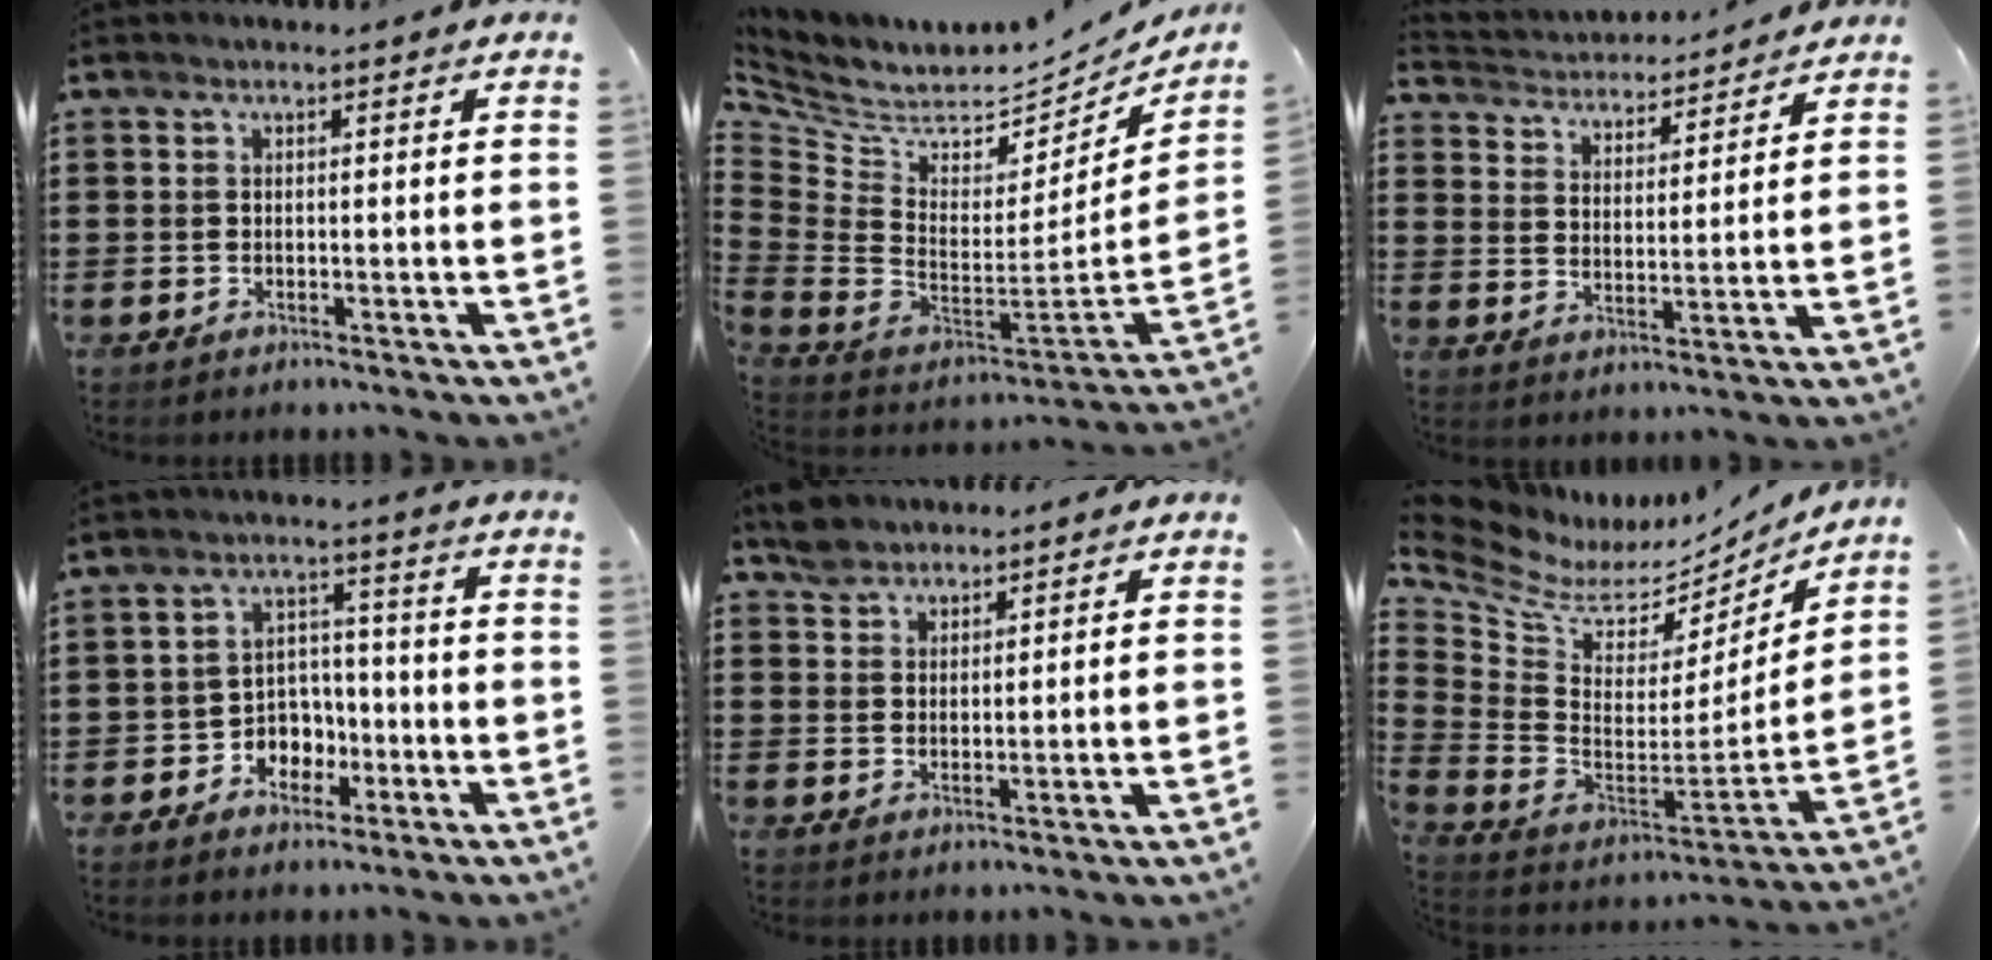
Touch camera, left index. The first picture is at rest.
{"total": 5.6, "force": [5.0, 1.6, 1.9], "torque": [-0.072, -0.063, 0.086]}
{"total": 3.6, "force": [3.5, 0.5, -0.2], "torque": [-0.020, -0.028, 0.056]}
{"total": 4.9, "force": [-2.2, 4.1, 1.4], "torque": [-0.036, 0.014, -0.044]}
{"total": 3.1, "force": [2.7, 1.5, 0.4], "torque": [-0.008, 0.002, 0.052]}
{"total": 7.2, "force": [5.1, 4.0, 3.1], "torque": [-0.102, -0.044, 0.086]}